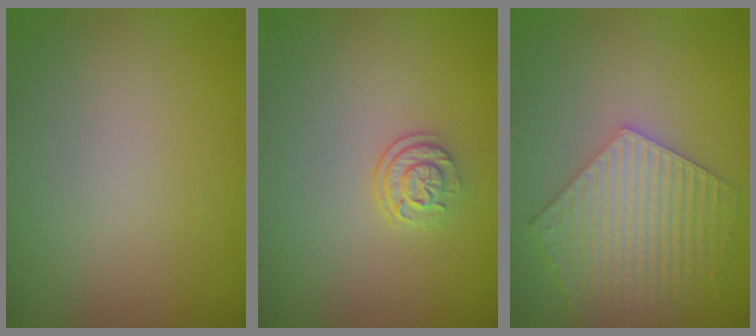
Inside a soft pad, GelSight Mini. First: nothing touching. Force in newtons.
{"total": 2.3, "press": 1.7, "slide": 1.5}
{"total": 5.9, "press": 4.6, "slide": 3.6}